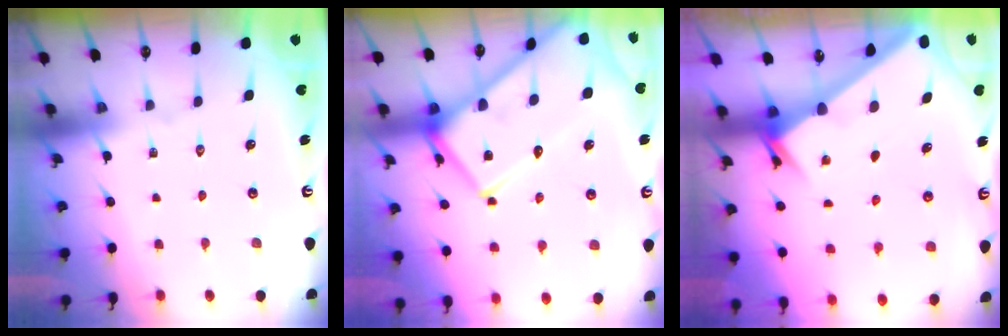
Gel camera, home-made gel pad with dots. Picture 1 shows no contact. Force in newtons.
{"total": 18.4, "press": 18.3, "slide": 1.7}
{"total": 2.4, "press": 2.4, "slide": 0.3}